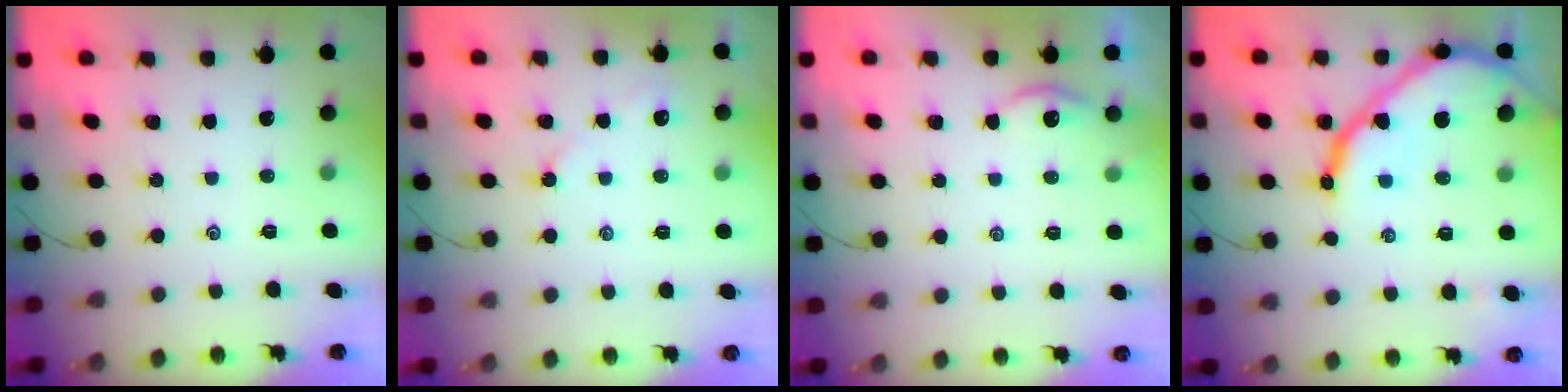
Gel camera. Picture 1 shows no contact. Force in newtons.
{"total": 2.3, "press": 2.3, "slide": 0.3}
{"total": 1.9, "press": 1.9, "slide": 0.3}
{"total": 17.6, "press": 17.5, "slide": 1.9}